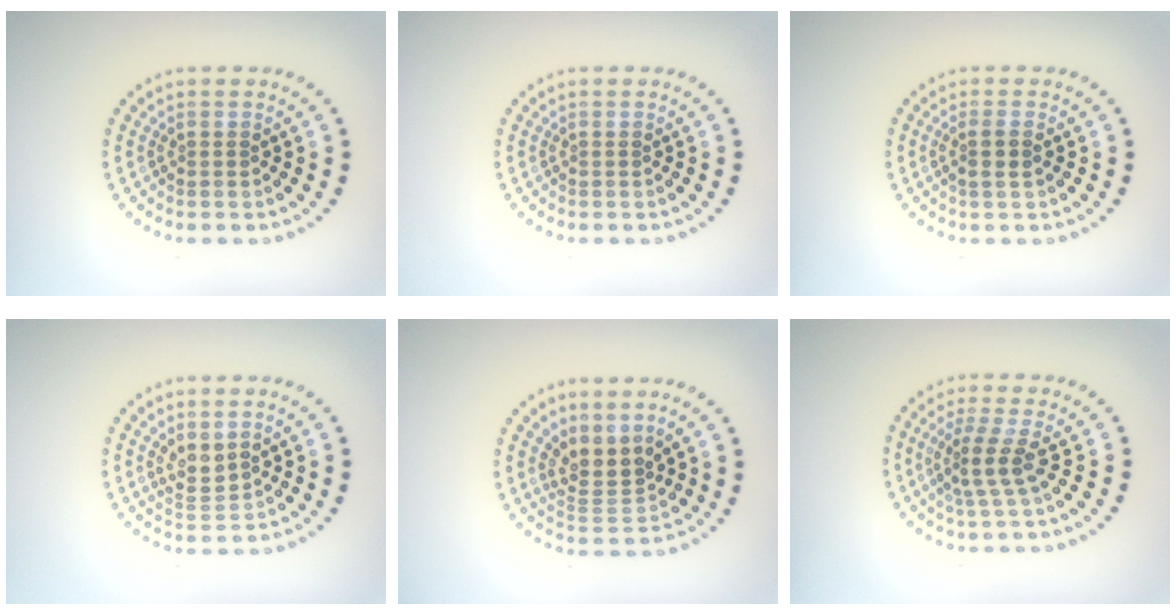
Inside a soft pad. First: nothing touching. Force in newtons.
{"total": 0.0}
{"total": 1.5, "press": 1.3, "slide": 0.6}
{"total": 2.0, "press": 1.6, "slide": 1.2}
{"total": 3.0, "press": 2.2, "slide": 2.0}
{"total": 2.8, "press": 1.9, "slide": 2.0}